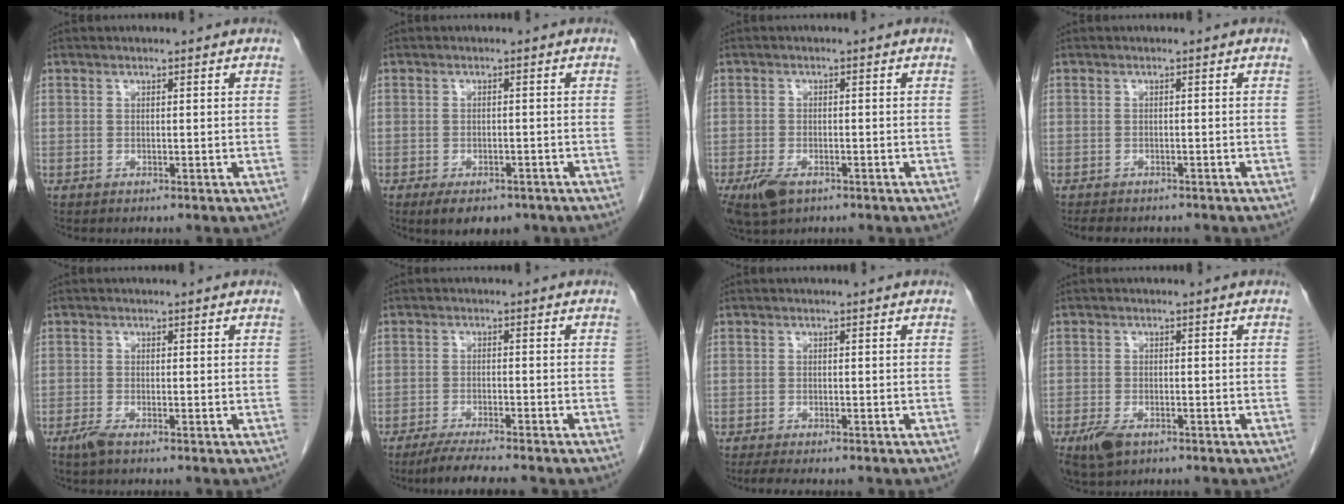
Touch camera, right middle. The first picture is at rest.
{"total": 6.2, "force": [-4.4, 2.9, 3.2], "torque": [-0.042, -0.002, -0.060]}
{"total": 5.4, "force": [-3.1, 2.7, 3.4], "torque": [-0.069, -0.008, -0.050]}
{"total": 5.4, "force": [-4.6, 1.9, 1.9], "torque": [-0.029, -0.006, -0.060]}
{"total": 1.5, "force": [-1.2, 0.1, 1.0], "torque": [-0.027, -0.004, -0.025]}
{"total": 6.4, "force": [-5.5, -0.3, 3.3], "torque": [-0.049, -0.018, -0.092]}
{"total": 4.5, "force": [-3.8, 0.9, 2.4], "torque": [-0.034, -0.012, -0.052]}
{"total": 4.3, "force": [-2.6, 2.0, 2.7], "torque": [-0.055, -0.006, -0.040]}